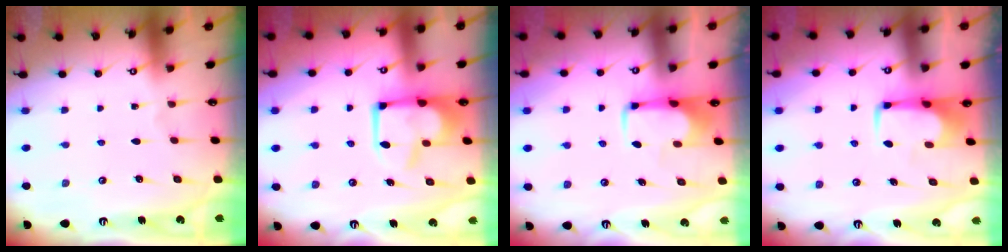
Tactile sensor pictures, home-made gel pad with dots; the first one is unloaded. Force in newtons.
{"total": 2.1, "press": 2.0, "slide": 0.8}
{"total": 2.0, "press": 2.0, "slide": 0.4}
{"total": 1.6, "press": 1.4, "slide": 0.6}